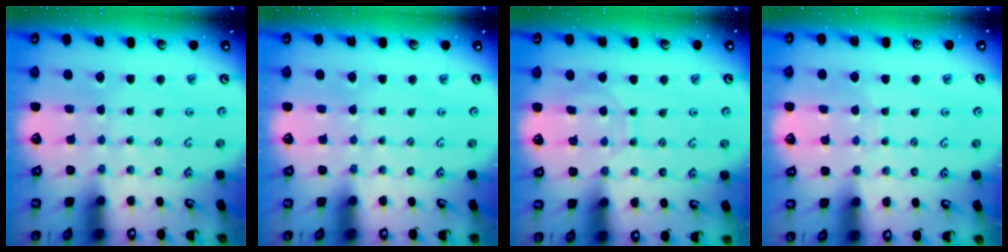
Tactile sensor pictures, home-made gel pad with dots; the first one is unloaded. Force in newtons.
{"total": 0.0}
{"total": 6.3, "press": 6.3, "slide": 0.7}
{"total": 4.4, "press": 4.3, "slide": 0.4}